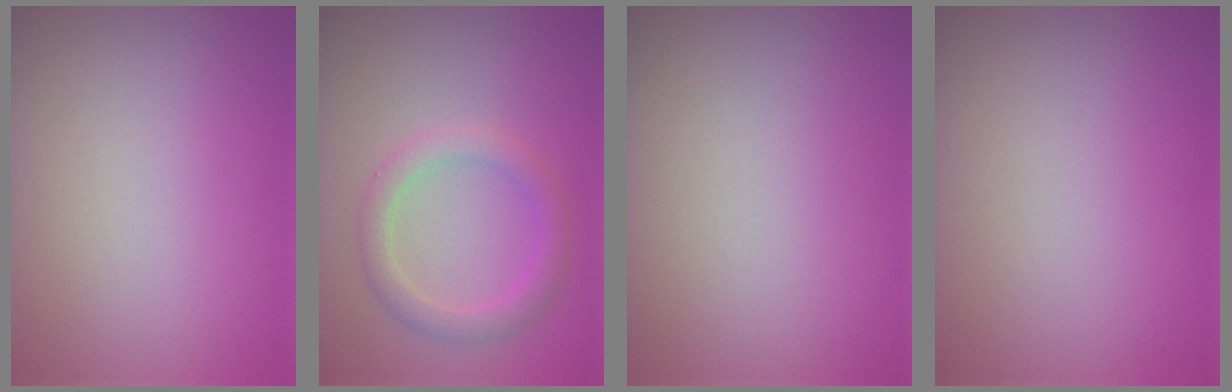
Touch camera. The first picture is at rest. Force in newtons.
{"total": 2.7, "press": 2.7, "slide": 0.1}
{"total": 0.0}
{"total": 0.0}